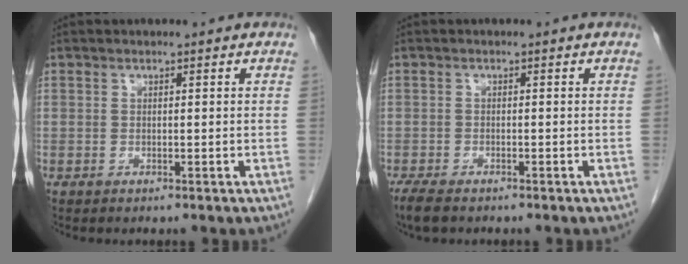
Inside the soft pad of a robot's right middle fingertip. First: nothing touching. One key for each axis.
{"total": 3.4, "fx": -2.6, "fy": 1.1, "fz": 1.9, "tx": -0.043, "ty": -0.010, "tz": -0.040}